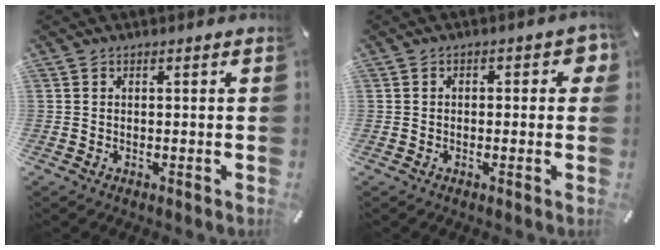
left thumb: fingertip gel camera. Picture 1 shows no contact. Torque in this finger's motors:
{"motor_torque": [0.06, -0.33, 0.08, 0.21, -0.05]}